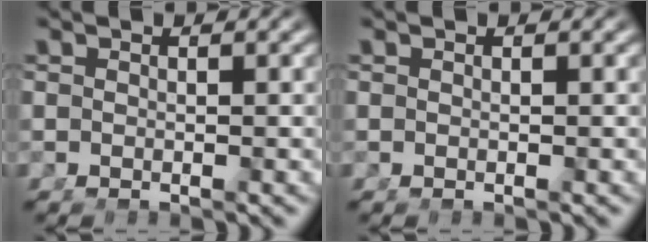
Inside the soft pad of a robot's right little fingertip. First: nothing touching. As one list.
[{"total": 0.0}]